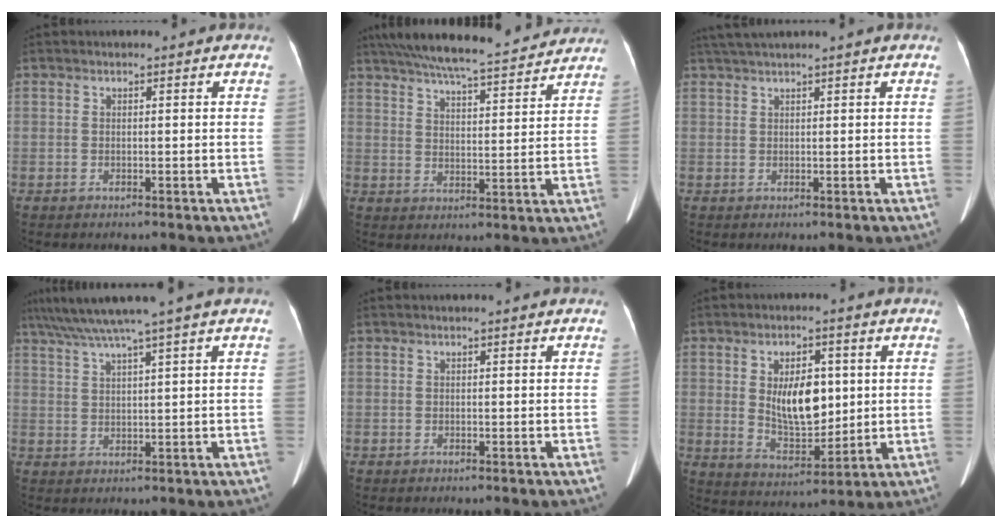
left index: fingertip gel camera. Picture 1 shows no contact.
{"total": 18.8, "force": [17.0, 2.1, 7.7], "torque": [-0.134, 0.025, 0.240]}
{"total": 3.3, "force": [2.8, -0.5, 1.6], "torque": [-0.030, 0.024, 0.056]}
{"total": 7.7, "force": [6.1, -1.9, 4.4], "torque": [-0.077, 0.024, 0.104]}
{"total": 0.6, "force": [0.5, 0.0, 0.3], "torque": [-0.007, 0.008, 0.009]}
{"total": 9.3, "force": [1.5, 4.5, 8.0], "torque": [-0.145, -0.002, 0.037]}